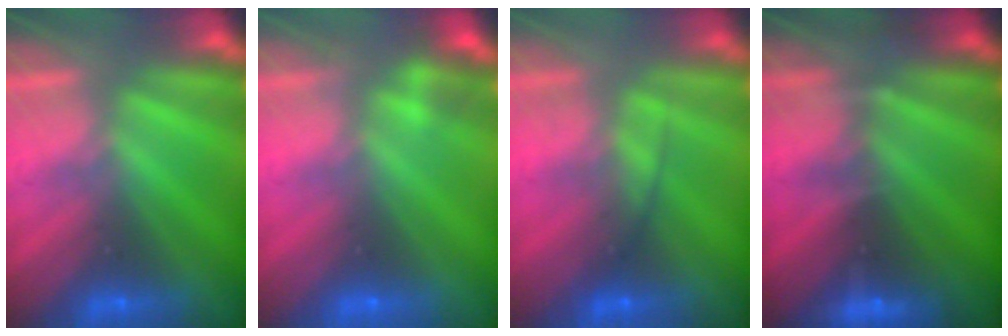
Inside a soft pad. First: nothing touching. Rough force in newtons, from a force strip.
{"total": 2.2}
{"total": 2.3}
{"total": 9.4}